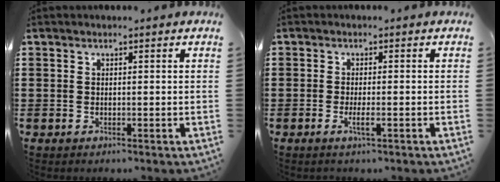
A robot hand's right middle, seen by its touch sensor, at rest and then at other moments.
{"total": 2.1, "force": [-0.7, 0.4, 1.9], "torque": [-0.033, 0.001, -0.012]}